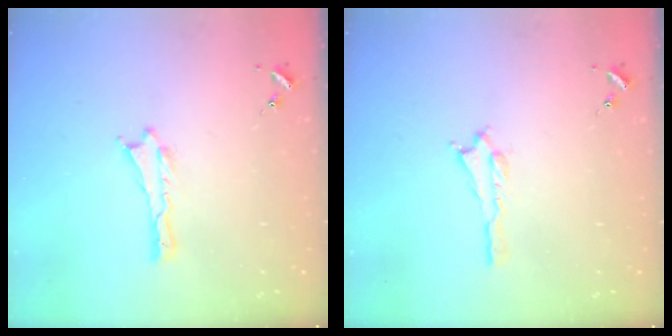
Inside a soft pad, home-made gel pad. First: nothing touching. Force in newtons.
{"total": 0.6, "press": 0.5, "slide": 0.2}